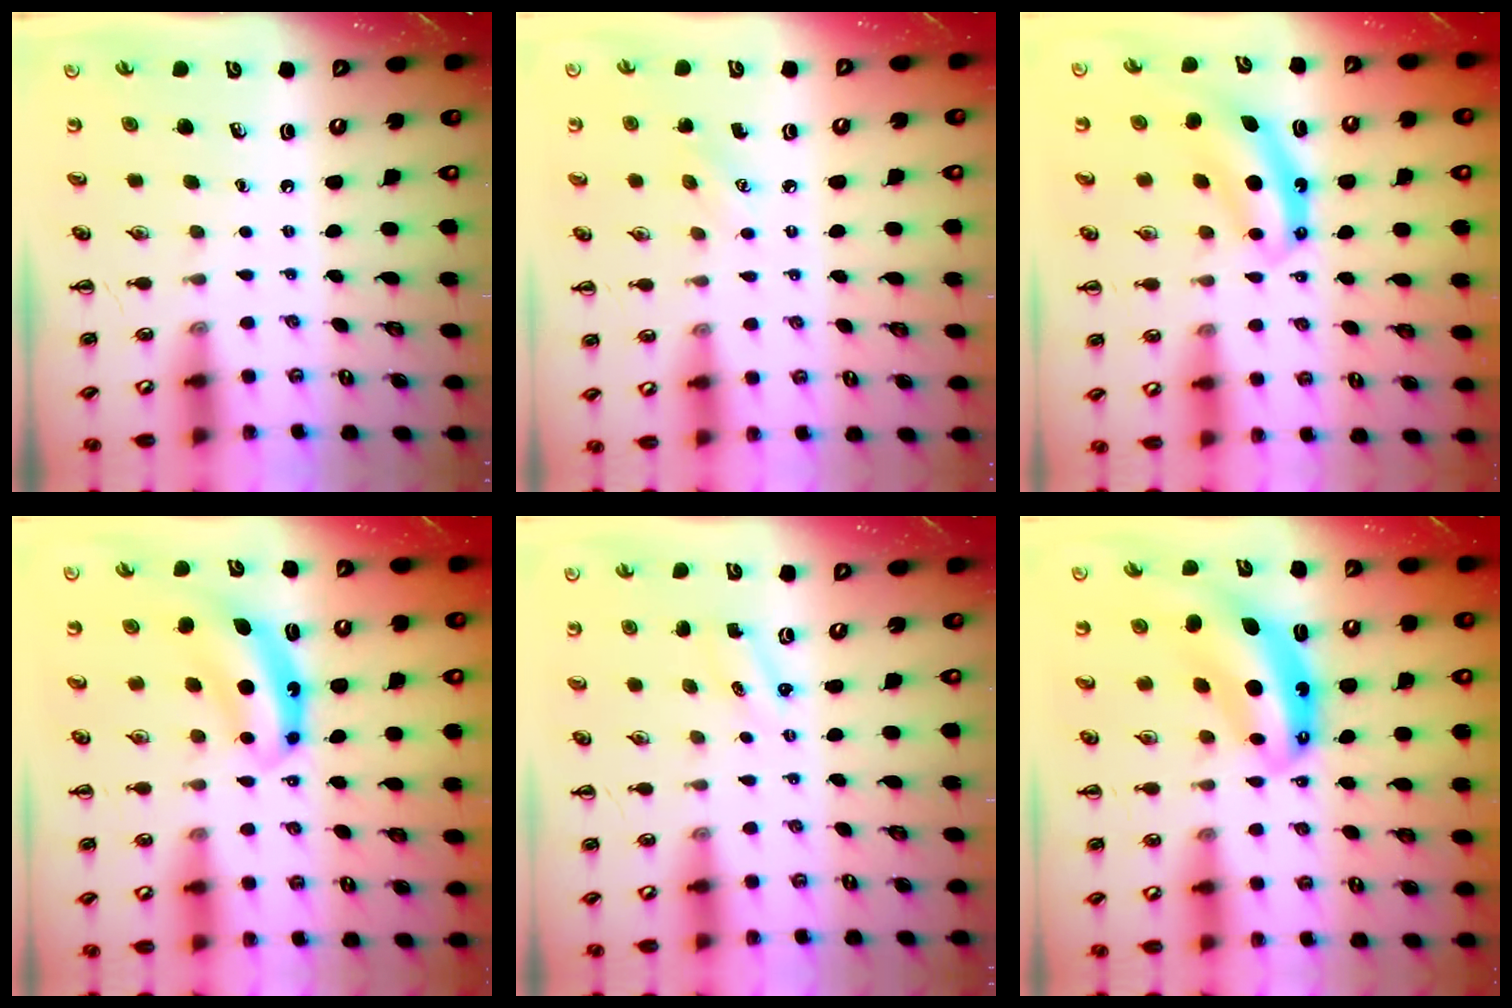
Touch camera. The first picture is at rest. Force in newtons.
{"total": 4.0, "press": 3.9, "slide": 1.1}
{"total": 6.9, "press": 6.8, "slide": 0.7}
{"total": 7.6, "press": 7.5, "slide": 1.3}
{"total": 0.9, "press": 0.8, "slide": 0.3}
{"total": 10.2, "press": 9.8, "slide": 2.9}